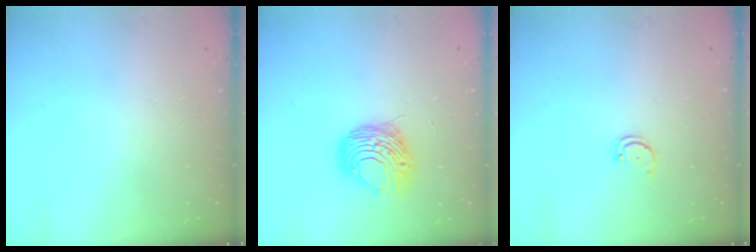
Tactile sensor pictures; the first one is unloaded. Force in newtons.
{"total": 10.6, "press": 10.5, "slide": 1.0}
{"total": 2.3, "press": 2.3, "slide": 0.2}